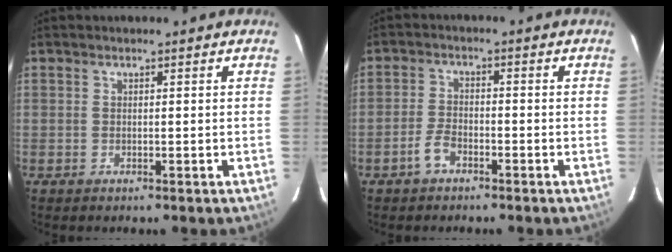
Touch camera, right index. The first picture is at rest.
{"total": 3.1, "force": [-2.0, 1.4, 1.9], "torque": [-0.042, 0.003, -0.038]}